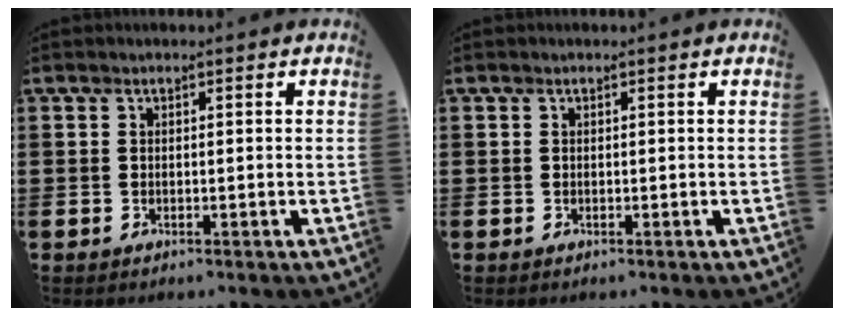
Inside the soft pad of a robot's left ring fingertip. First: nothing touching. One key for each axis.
{"total": 0.0}